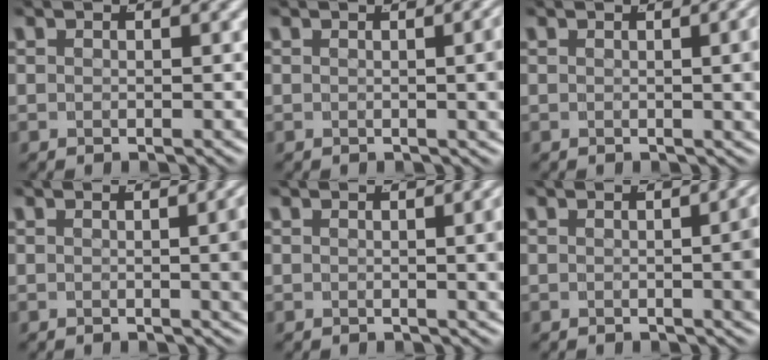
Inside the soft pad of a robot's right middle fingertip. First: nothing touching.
{"total": 3.9, "force": [0.6, 1.2, 3.7], "torque": [-0.017, 0.017, -0.002]}
{"total": 3.6, "force": [0.6, 1.0, 3.4], "torque": [-0.015, 0.014, 0.000]}
{"total": 4.4, "force": [0.4, 1.3, 4.2], "torque": [-0.023, 0.014, -0.003]}
{"total": 3.4, "force": [0.6, 0.9, 3.3], "torque": [-0.016, 0.013, 0.000]}
{"total": 4.1, "force": [0.1, 1.2, 3.9], "torque": [-0.023, 0.013, -0.008]}